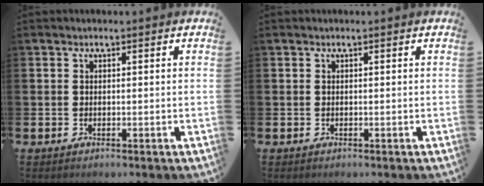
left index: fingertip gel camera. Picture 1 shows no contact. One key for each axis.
{"total": 0.0}